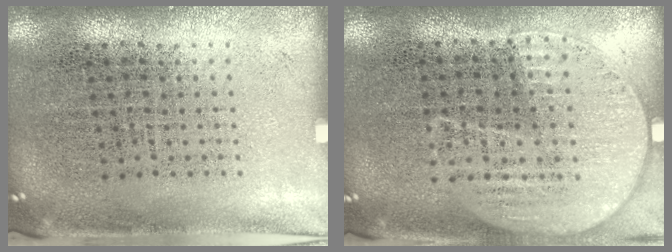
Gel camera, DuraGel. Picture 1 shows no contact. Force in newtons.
{"total": 1.1, "press": 1.0, "slide": 0.5}